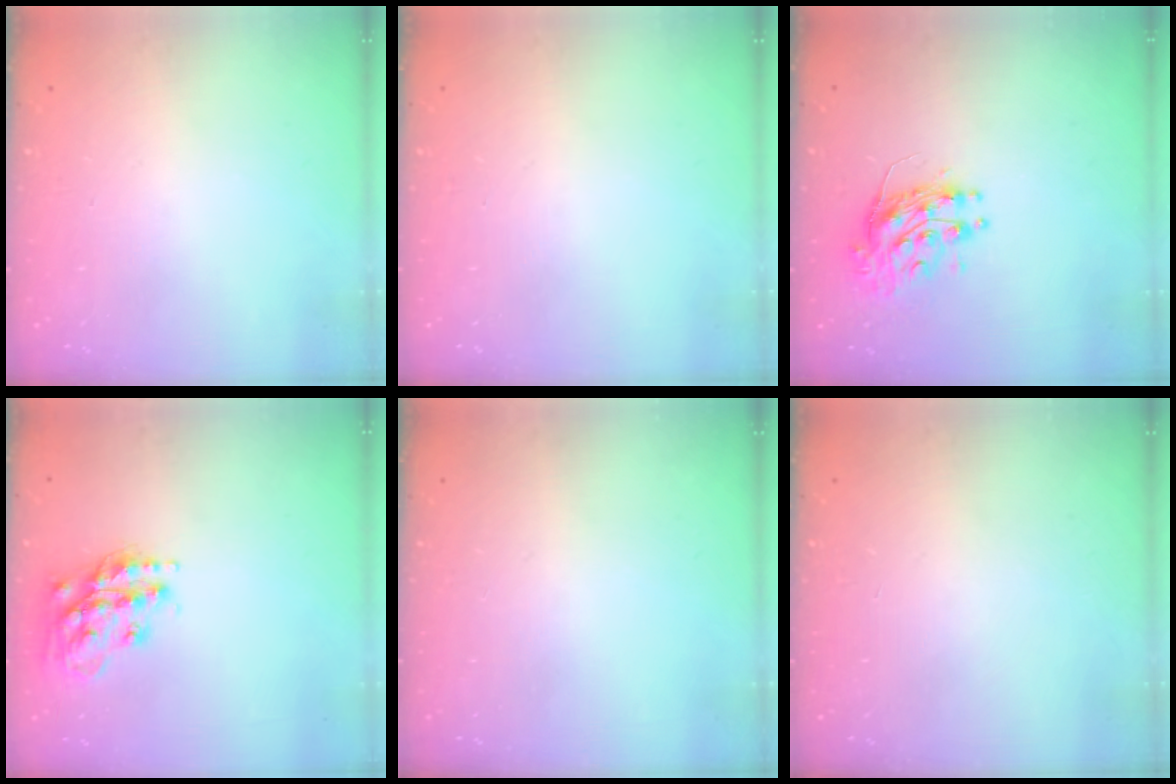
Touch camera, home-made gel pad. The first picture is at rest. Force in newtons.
{"total": 0.0}
{"total": 10.9, "press": 10.8, "slide": 0.8}
{"total": 16.1, "press": 16.0, "slide": 1.3}
{"total": 0.0}
{"total": 0.0}